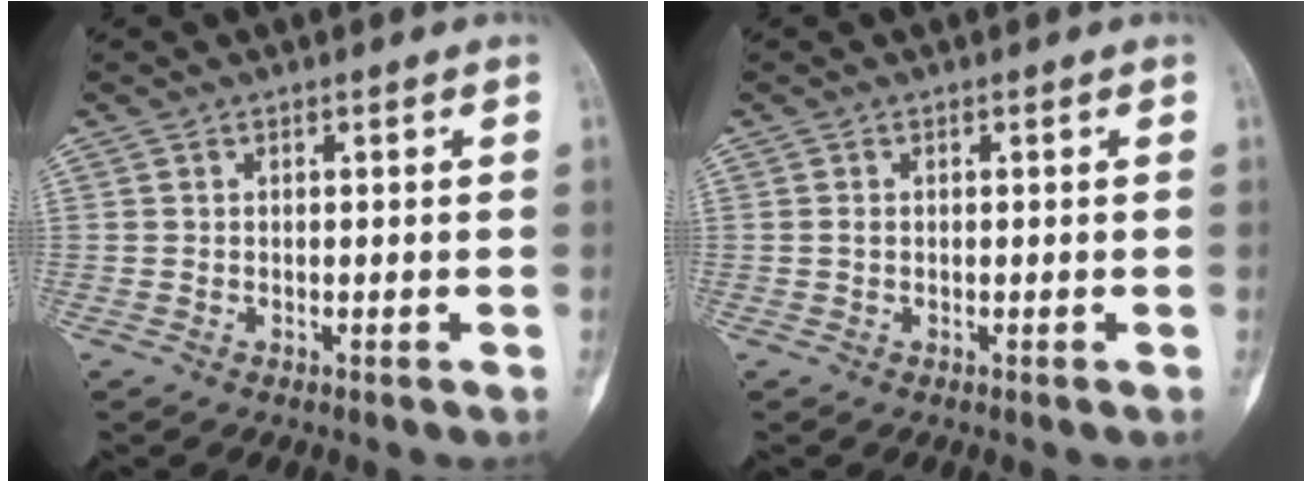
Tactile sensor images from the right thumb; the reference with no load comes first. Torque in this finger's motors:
{"motor_torque": [0.39, 0.43, -0.01, -0.14, 0.02]}